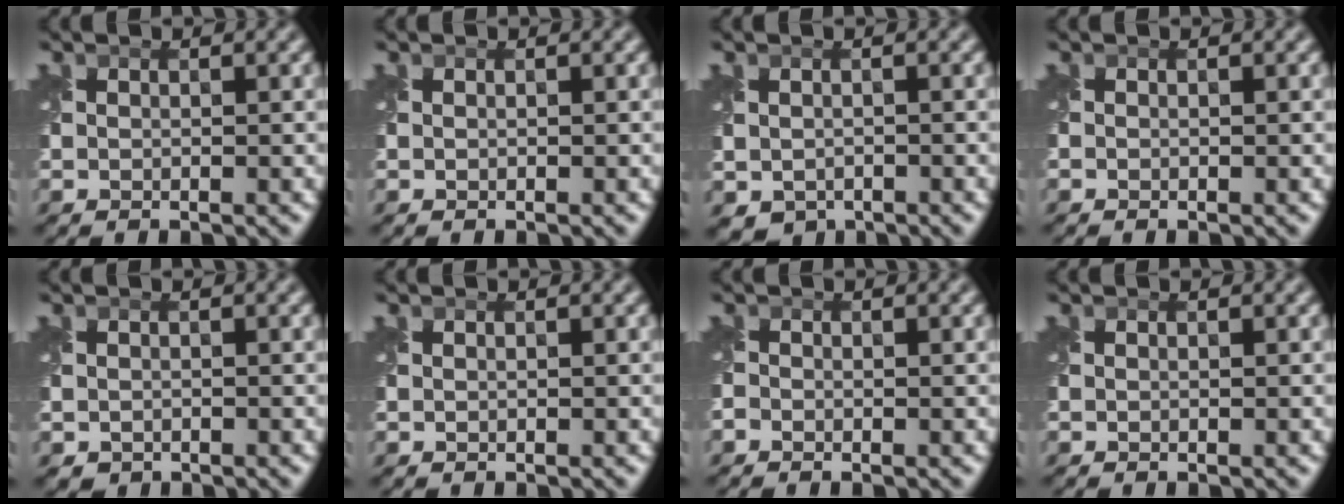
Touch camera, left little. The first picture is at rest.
{"total": 0.0}
{"total": 1.9, "force": [-0.9, 1.5, 0.8], "torque": [-0.018, -0.013, -0.015]}
{"total": 0.0}
{"total": 0.8, "force": [-0.4, 0.7, 0.2], "torque": [-0.004, -0.009, -0.006]}
{"total": 0.0}
{"total": 0.5, "force": [-0.5, 0.2, 0.0], "torque": [0.000, -0.002, -0.012]}
{"total": 0.0}